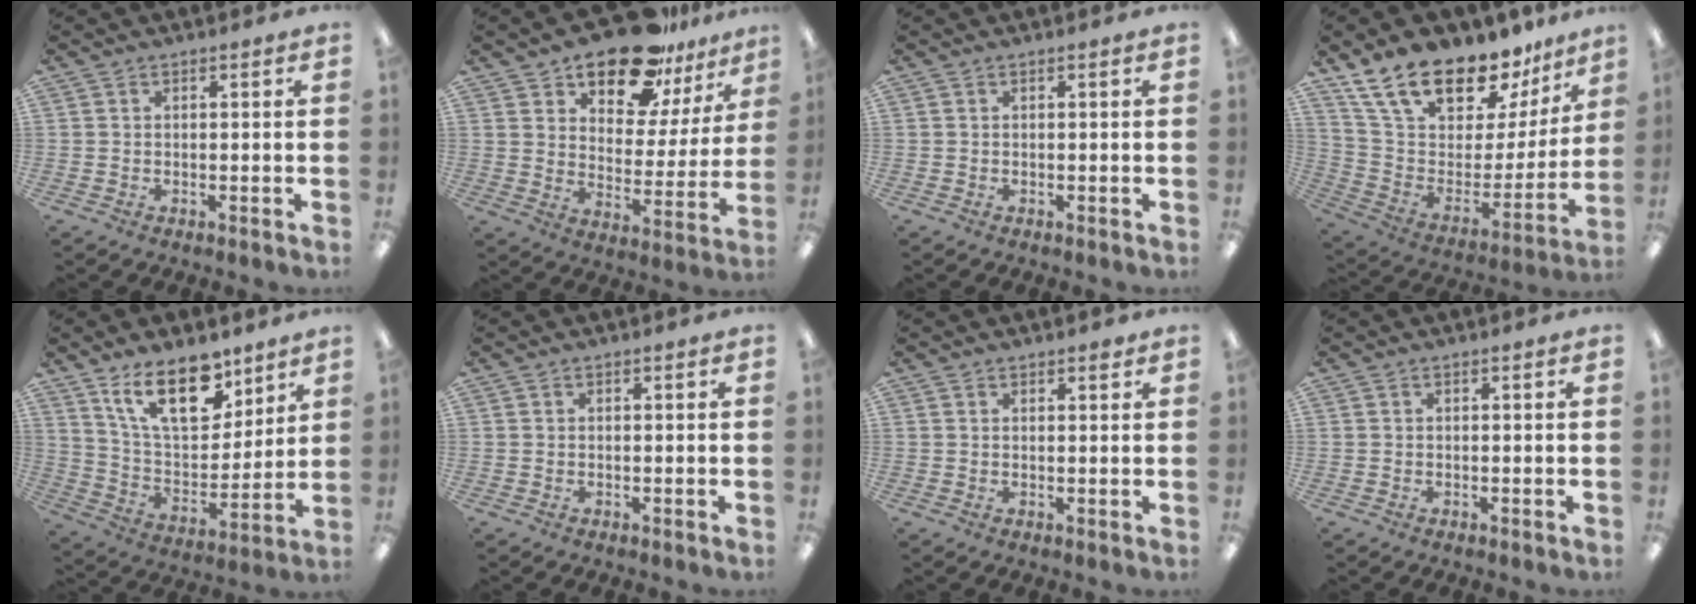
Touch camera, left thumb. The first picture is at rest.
{"total": 17.4, "force": [14.3, 7.4, 6.8], "torque": [-0.116, -0.099, 0.254]}
{"total": 0.0}
{"total": 21.6, "force": [17.3, 8.9, 9.3], "torque": [-0.166, -0.122, 0.312]}
{"total": 18.2, "force": [11.8, 8.6, 10.9], "torque": [-0.182, -0.054, 0.207]}
{"total": 0.0}
{"total": 1.4, "force": [1.2, 0.6, 0.4], "torque": [0.008, -0.007, 0.019]}
{"total": 0.0}